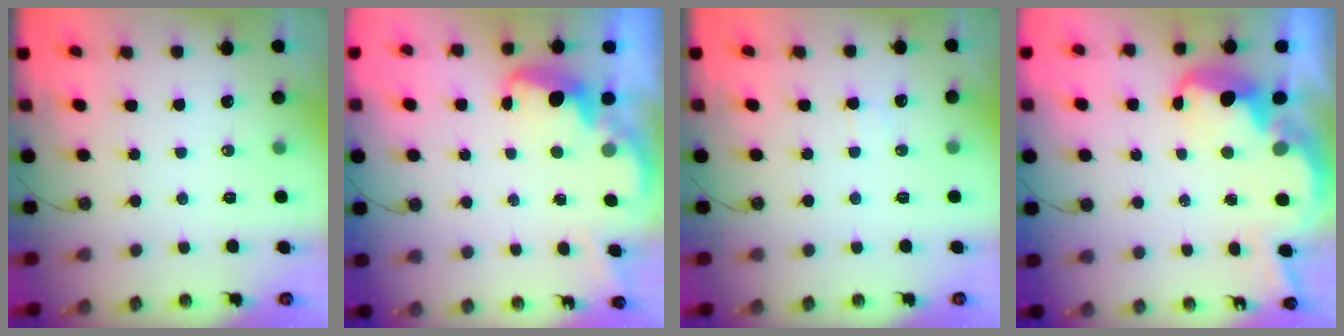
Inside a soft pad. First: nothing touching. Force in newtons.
{"total": 2.7, "press": 2.6, "slide": 0.8}
{"total": 3.0, "press": 2.9, "slide": 0.8}
{"total": 6.7, "press": 6.7, "slide": 0.5}